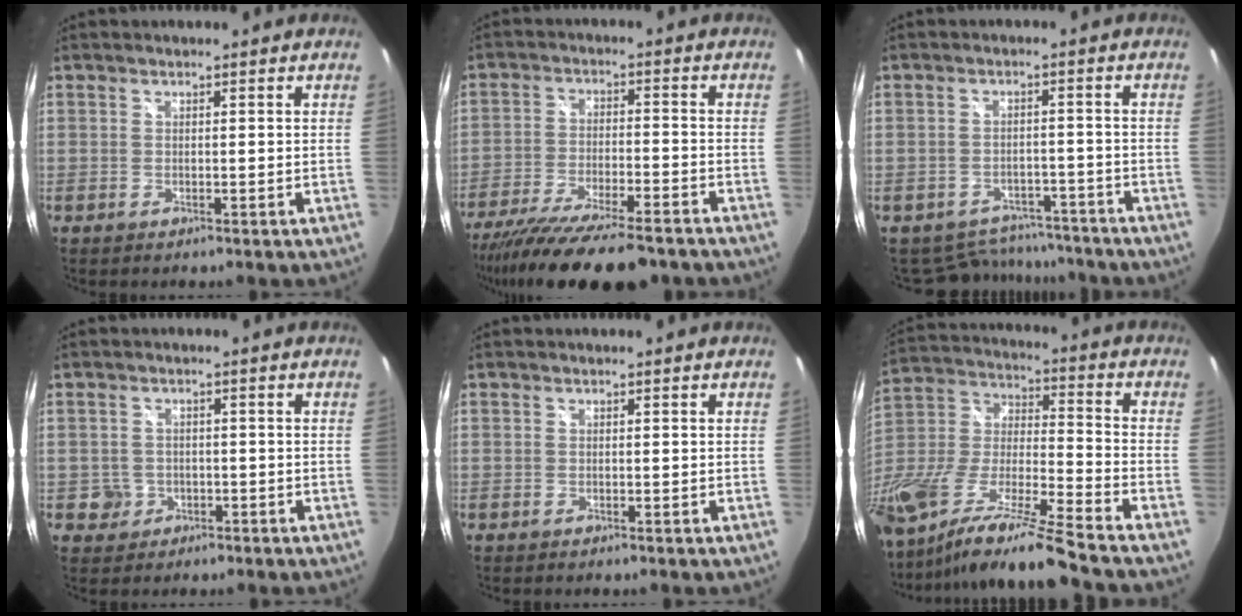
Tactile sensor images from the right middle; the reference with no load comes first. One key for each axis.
{"total": 18.9, "fx": -15.5, "fy": 3.6, "fz": 10.2, "tx": -0.199, "ty": -0.046, "tz": -0.249}
{"total": 9.6, "fx": -8.3, "fy": 4.6, "fz": 1.5, "tx": -0.040, "ty": 0.017, "tz": -0.104}
{"total": 3.5, "fx": -1.1, "fy": 3.3, "fz": 0.3, "tx": -0.013, "ty": 0.006, "tz": -0.013}
{"total": 0.0}
{"total": 21.5, "fx": -16.1, "fy": 0.8, "fz": 14.2, "tx": -0.253, "ty": -0.043, "tz": -0.302}